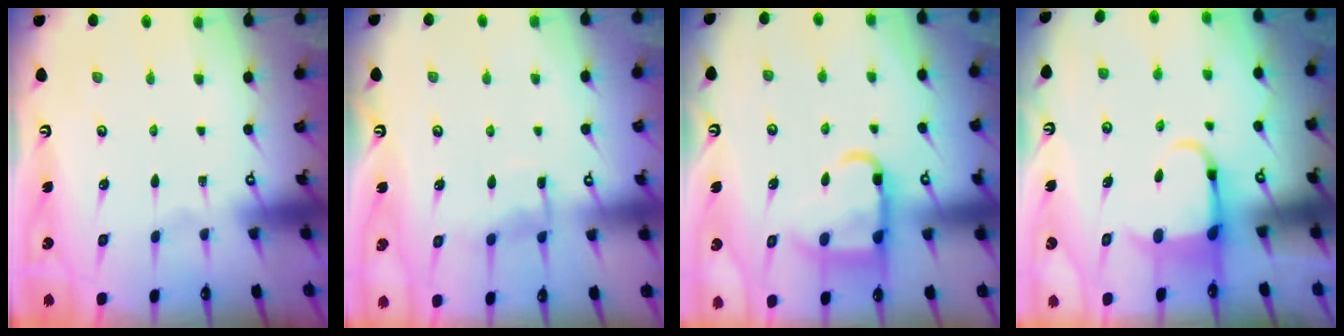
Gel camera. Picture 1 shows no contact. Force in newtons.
{"total": 7.7, "press": 7.7, "slide": 0.8}
{"total": 12.0, "press": 11.9, "slide": 1.8}
{"total": 4.4, "press": 4.3, "slide": 1.1}